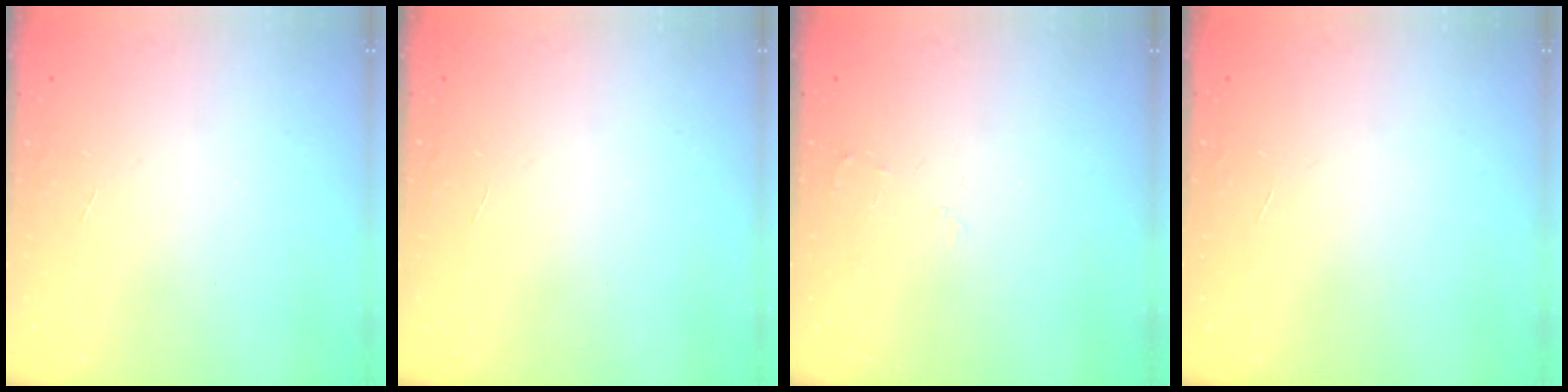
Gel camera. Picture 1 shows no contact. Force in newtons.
{"total": 0.0}
{"total": 2.5, "press": 2.5, "slide": 0.4}
{"total": 0.0}